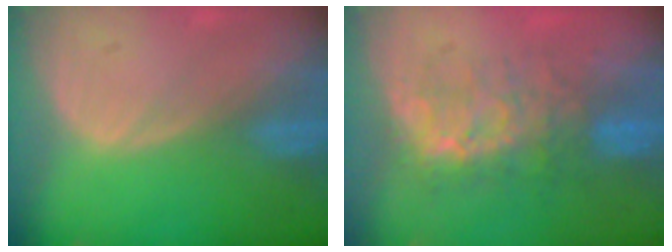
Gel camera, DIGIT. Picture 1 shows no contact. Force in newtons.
{"total": 7.9, "press": 7.6, "slide": 2.3}